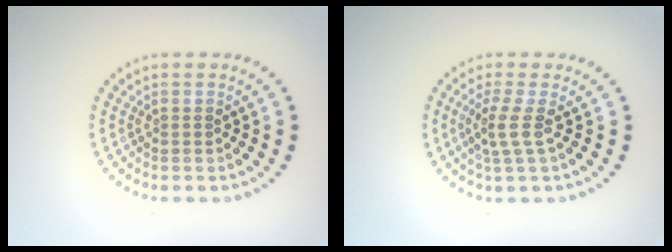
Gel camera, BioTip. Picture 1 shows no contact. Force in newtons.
{"total": 2.0, "press": 1.5, "slide": 1.4}